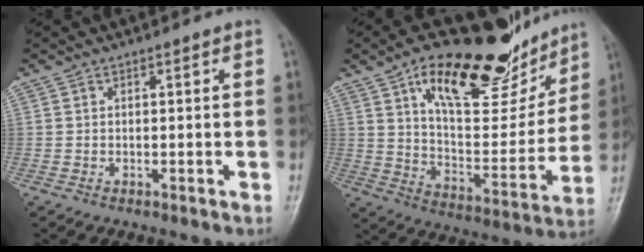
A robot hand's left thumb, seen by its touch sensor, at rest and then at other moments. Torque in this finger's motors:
{"motor_torque": [1.78, 1.45, 1.48, -1.29, 0.11]}